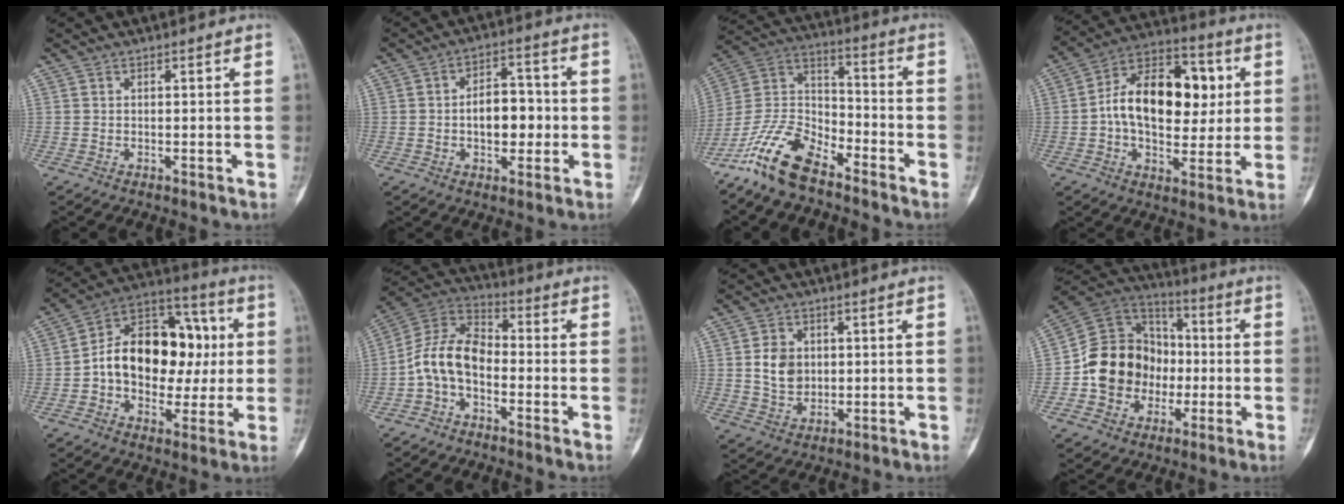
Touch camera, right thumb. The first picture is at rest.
{"total": 9.0, "force": [-0.8, 5.6, 7.0], "torque": [-0.075, 0.020, -0.016]}
{"total": 14.2, "force": [-10.4, 5.8, 7.8], "torque": [-0.148, 0.066, -0.208]}
{"total": 20.0, "force": [2.0, 12.4, 15.5], "torque": [-0.213, 0.023, 0.028]}
{"total": 21.4, "force": [0.8, 14.4, 15.7], "torque": [-0.203, 0.038, 0.012]}
{"total": 10.3, "force": [-2.8, 6.4, 7.6], "torque": [-0.138, 0.049, -0.070]}
{"total": 6.5, "force": [0.8, 5.2, 3.9], "torque": [-0.050, -0.007, 0.021]}
{"total": 16.7, "force": [-2.8, 14.4, 7.8], "torque": [-0.093, 0.046, -0.050]}